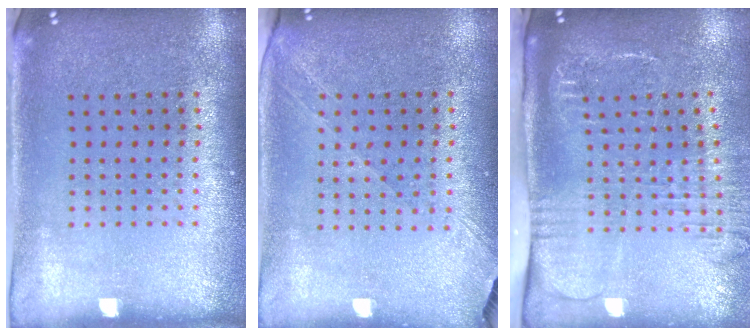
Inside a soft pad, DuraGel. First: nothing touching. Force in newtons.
{"total": 1.4, "press": 1.2, "slide": 0.8}
{"total": 2.6, "press": 2.0, "slide": 1.7}